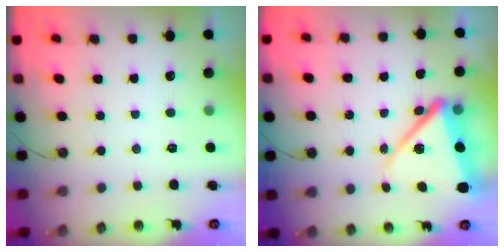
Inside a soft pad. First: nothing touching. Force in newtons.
{"total": 13.1, "press": 13.0, "slide": 1.6}